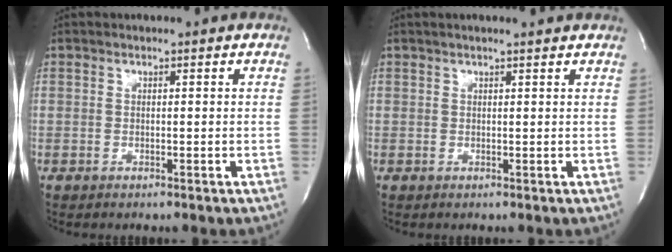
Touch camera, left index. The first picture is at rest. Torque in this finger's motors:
{"motor_torque": [0.51, -0.59, 0.05, 0.00]}